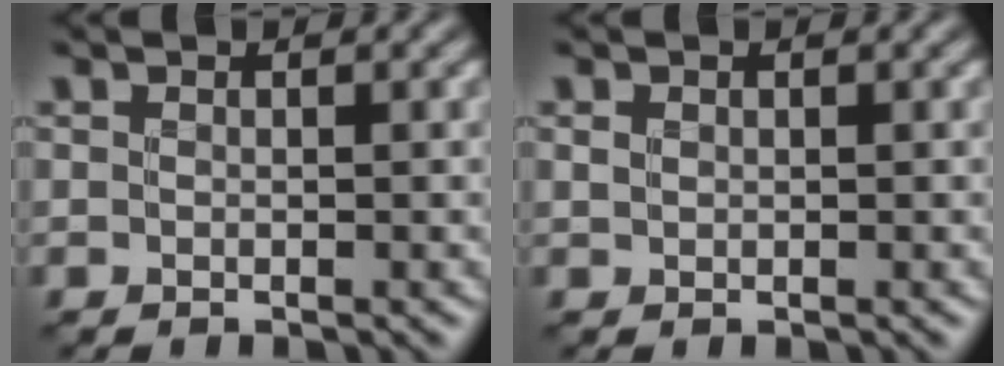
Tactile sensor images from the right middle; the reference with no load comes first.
{"total": 0.6, "force": [0.3, 0.5, 0.3], "torque": [-0.006, -0.002, 0.007]}